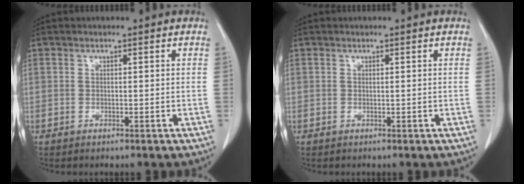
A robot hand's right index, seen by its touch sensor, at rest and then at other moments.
{"total": 0.0}